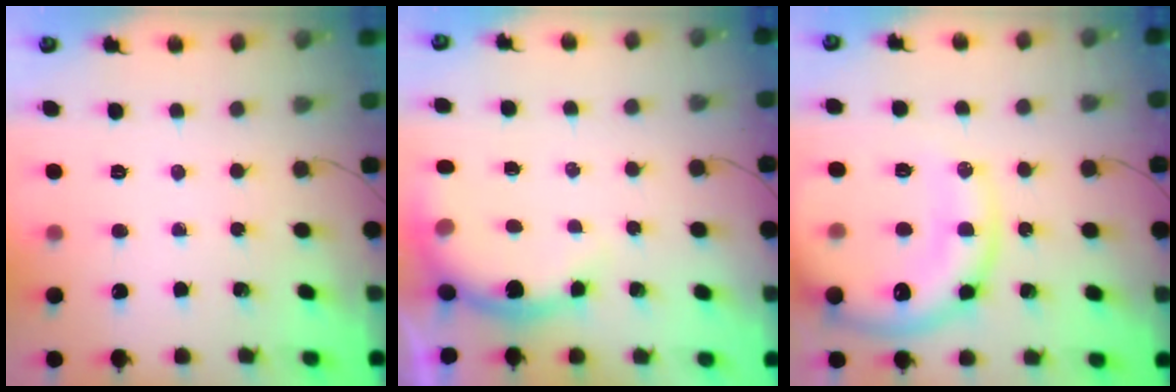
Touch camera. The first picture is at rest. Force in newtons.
{"total": 6.5, "press": 6.4, "slide": 0.6}
{"total": 18.9, "press": 18.5, "slide": 3.6}